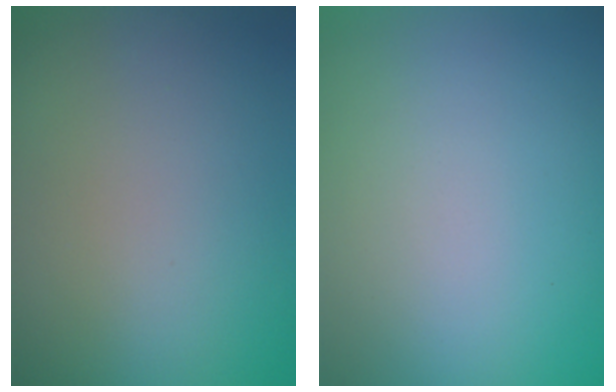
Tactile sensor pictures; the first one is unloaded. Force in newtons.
{"total": 0.0}